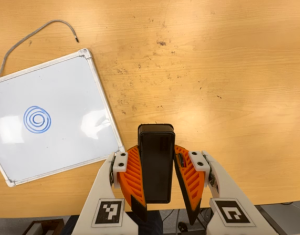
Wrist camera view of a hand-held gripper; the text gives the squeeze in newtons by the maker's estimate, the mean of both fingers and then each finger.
{"total": 8.7, "left": 7.4, "right": 10.1}